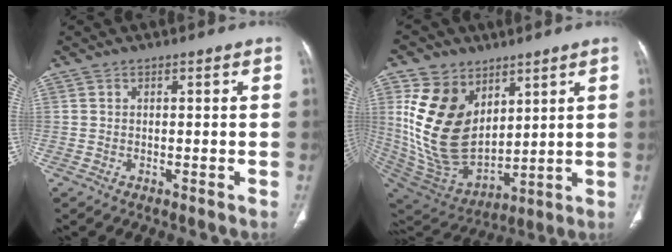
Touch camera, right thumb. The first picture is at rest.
{"total": 20.5, "force": [6.9, 13.7, 13.6], "torque": [-0.238, -0.042, 0.155]}